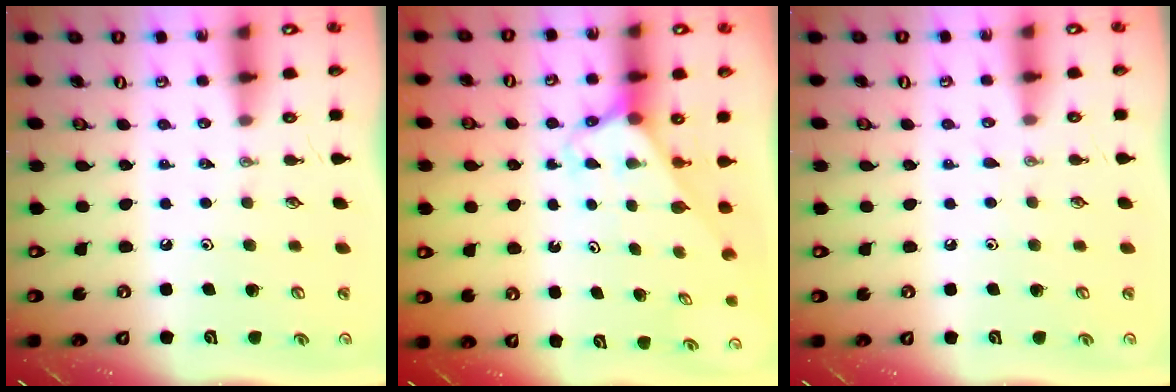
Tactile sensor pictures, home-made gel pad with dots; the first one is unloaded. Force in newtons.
{"total": 2.6, "press": 2.6, "slide": 0.2}
{"total": 3.4, "press": 3.4, "slide": 0.5}